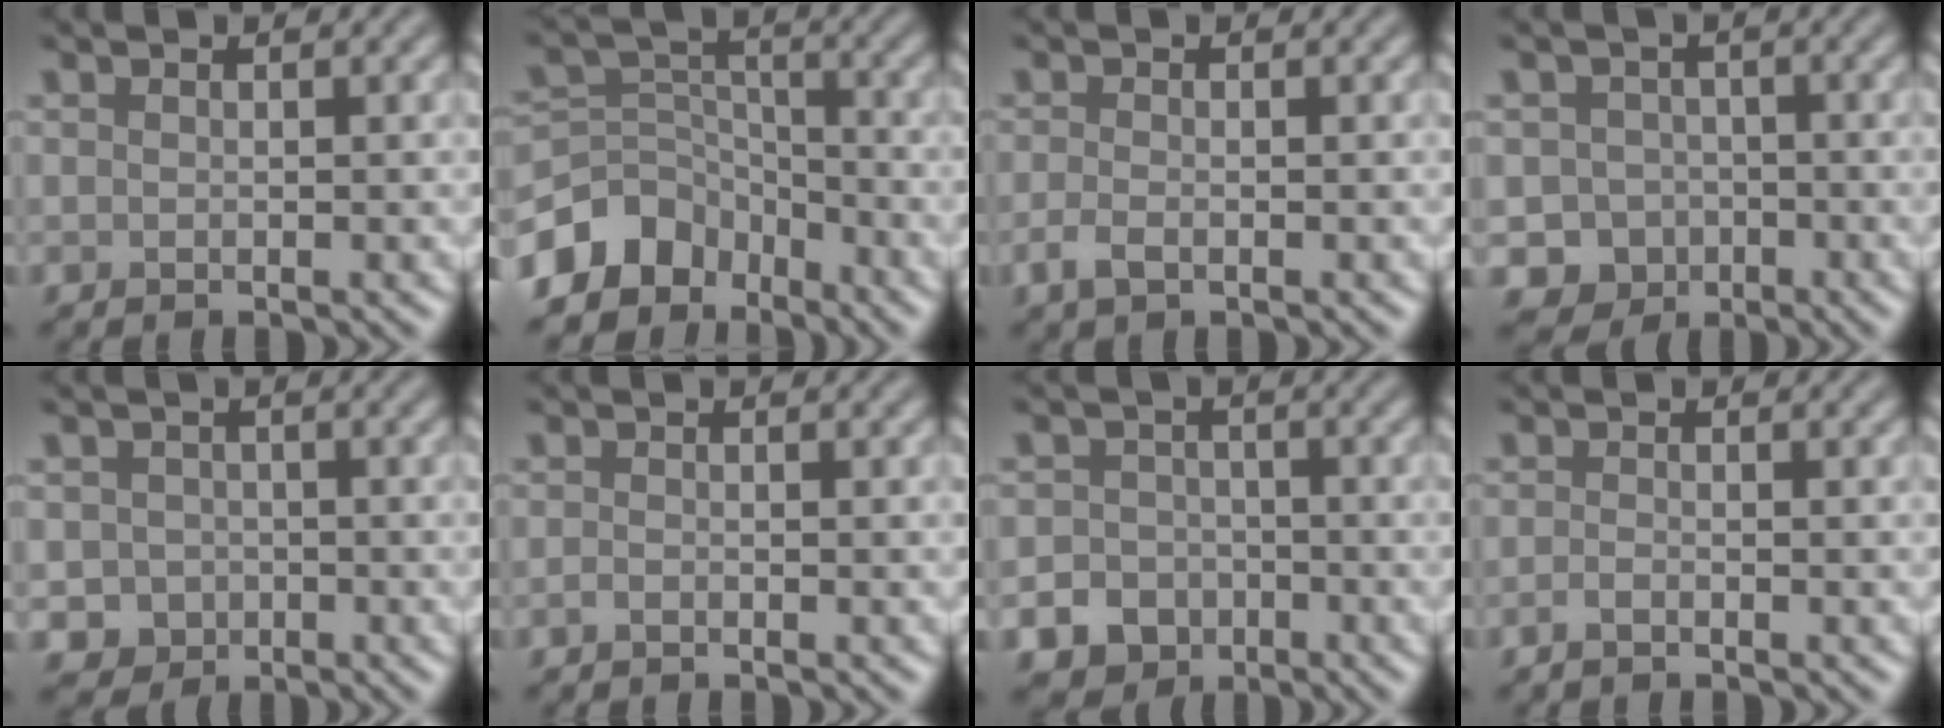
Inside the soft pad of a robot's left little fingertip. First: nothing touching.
{"total": 6.8, "force": [-4.8, 4.4, 1.9], "torque": [-0.027, 0.007, -0.104]}
{"total": 1.6, "force": [-0.8, 0.8, 1.1], "torque": [-0.028, -0.005, -0.019]}
{"total": 5.5, "force": [-2.6, 4.8, 0.7], "torque": [0.015, -0.011, -0.049]}
{"total": 2.5, "force": [-0.6, 2.3, 0.5], "torque": [-0.004, -0.006, -0.010]}
{"total": 0.6, "force": [-0.4, 0.2, 0.3], "torque": [-0.006, -0.003, -0.009]}
{"total": 7.8, "force": [-4.2, 6.4, 1.5], "torque": [-0.014, -0.035, -0.082]}
{"total": 0.9, "force": [-0.7, 0.2, 0.5], "torque": [-0.012, -0.002, -0.014]}